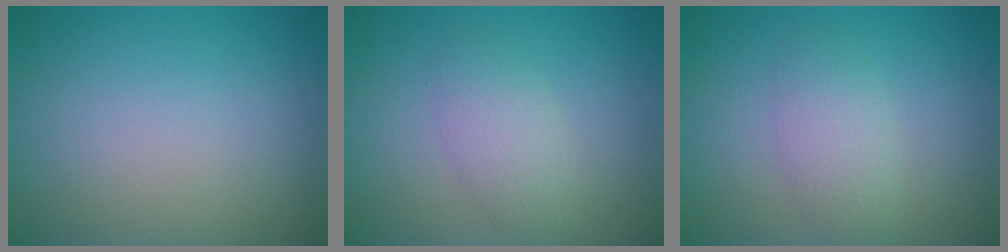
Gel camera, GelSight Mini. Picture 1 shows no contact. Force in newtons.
{"total": 2.7, "press": 2.7, "slide": 0.1}
{"total": 2.7, "press": 2.7, "slide": 0.1}